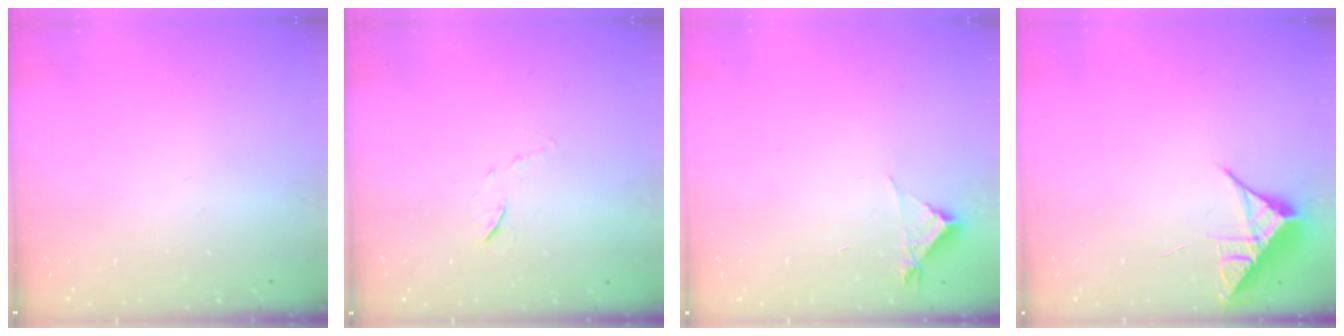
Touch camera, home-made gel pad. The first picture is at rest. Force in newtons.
{"total": 5.3, "press": 5.2, "slide": 0.4}
{"total": 4.4, "press": 4.4, "slide": 0.4}
{"total": 7.7, "press": 7.7, "slide": 0.4}